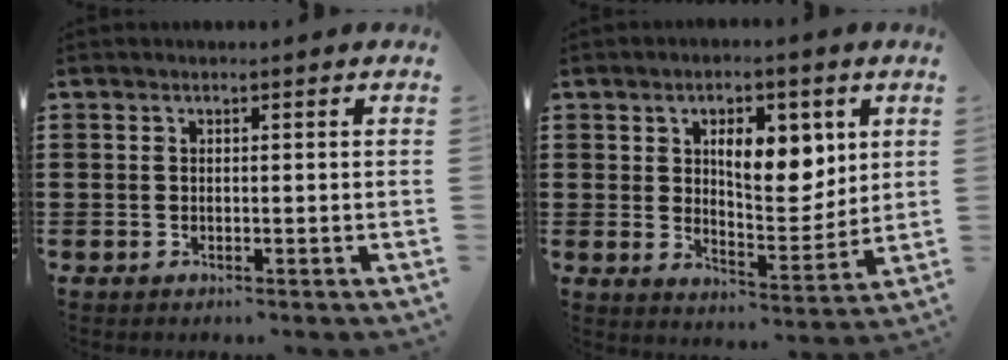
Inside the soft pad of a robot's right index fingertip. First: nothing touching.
{"total": 8.4, "force": [3.4, 4.3, 6.4], "torque": [-0.099, -0.002, 0.052]}